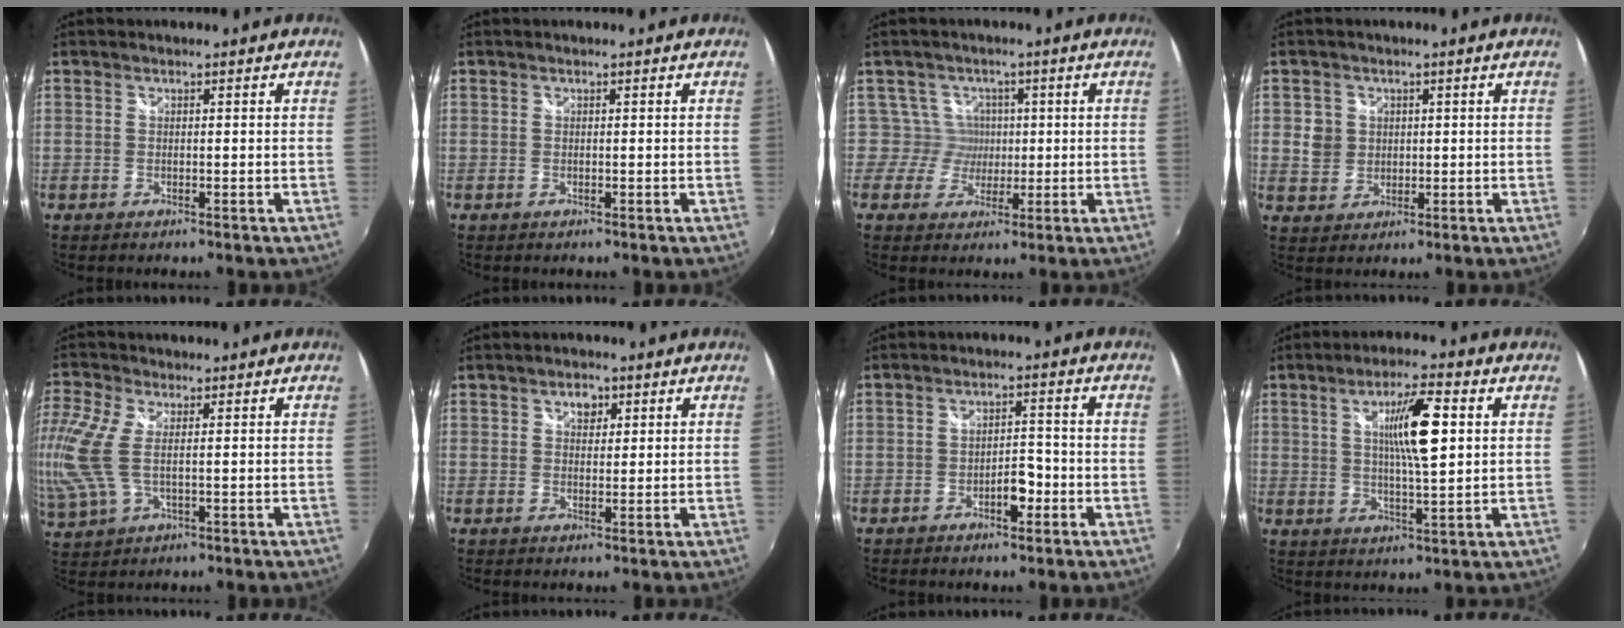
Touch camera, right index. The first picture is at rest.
{"total": 0.0}
{"total": 2.9, "force": [0.6, 2.5, -1.4], "torque": [0.039, 0.008, 0.008]}
{"total": 4.3, "force": [0.7, 4.1, 1.0], "torque": [-0.012, 0.011, 0.016]}
{"total": 11.5, "force": [0.6, 5.5, 10.1], "torque": [-0.241, 0.002, 0.016]}
{"total": 2.9, "force": [1.3, 2.1, 1.5], "torque": [-0.016, 0.007, 0.021]}
{"total": 3.9, "force": [-2.1, 1.8, 2.8], "torque": [-0.050, 0.002, -0.031]}
{"total": 9.1, "force": [3.0, 0.0, 8.6], "torque": [-0.136, -0.004, 0.052]}